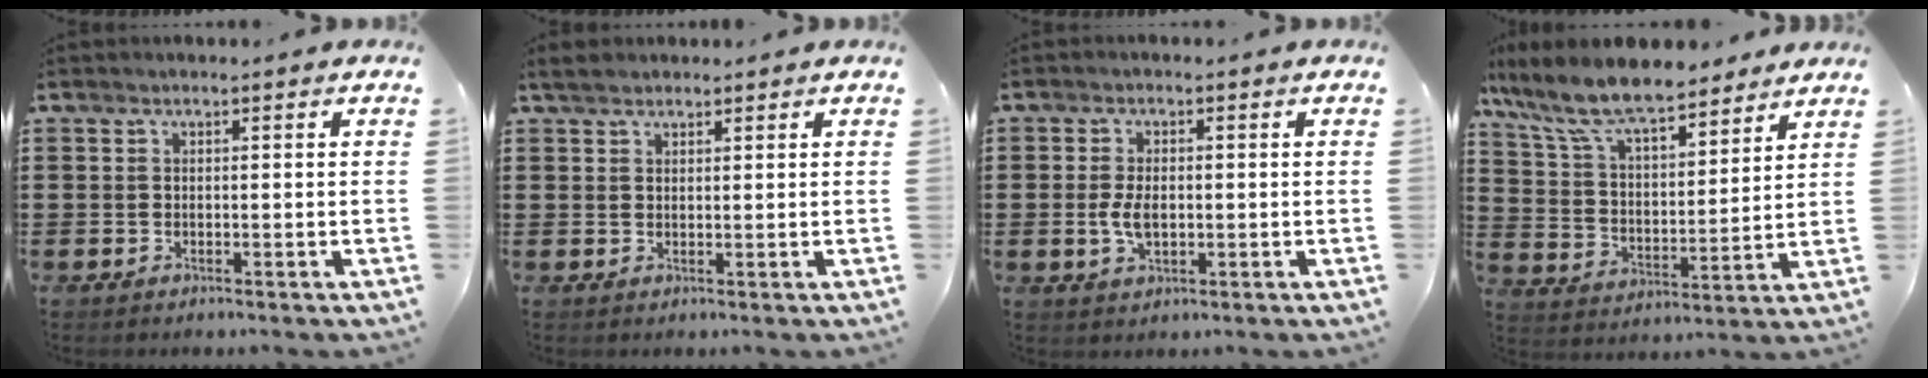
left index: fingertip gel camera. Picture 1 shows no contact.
{"total": 2.0, "force": [1.8, 0.8, 0.6], "torque": [-0.017, 0.007, 0.034]}
{"total": 4.1, "force": [-0.3, 2.1, 3.5], "torque": [-0.081, -0.001, -0.009]}
{"total": 10.3, "force": [9.0, 2.1, 4.5], "torque": [-0.124, -0.042, 0.158]}